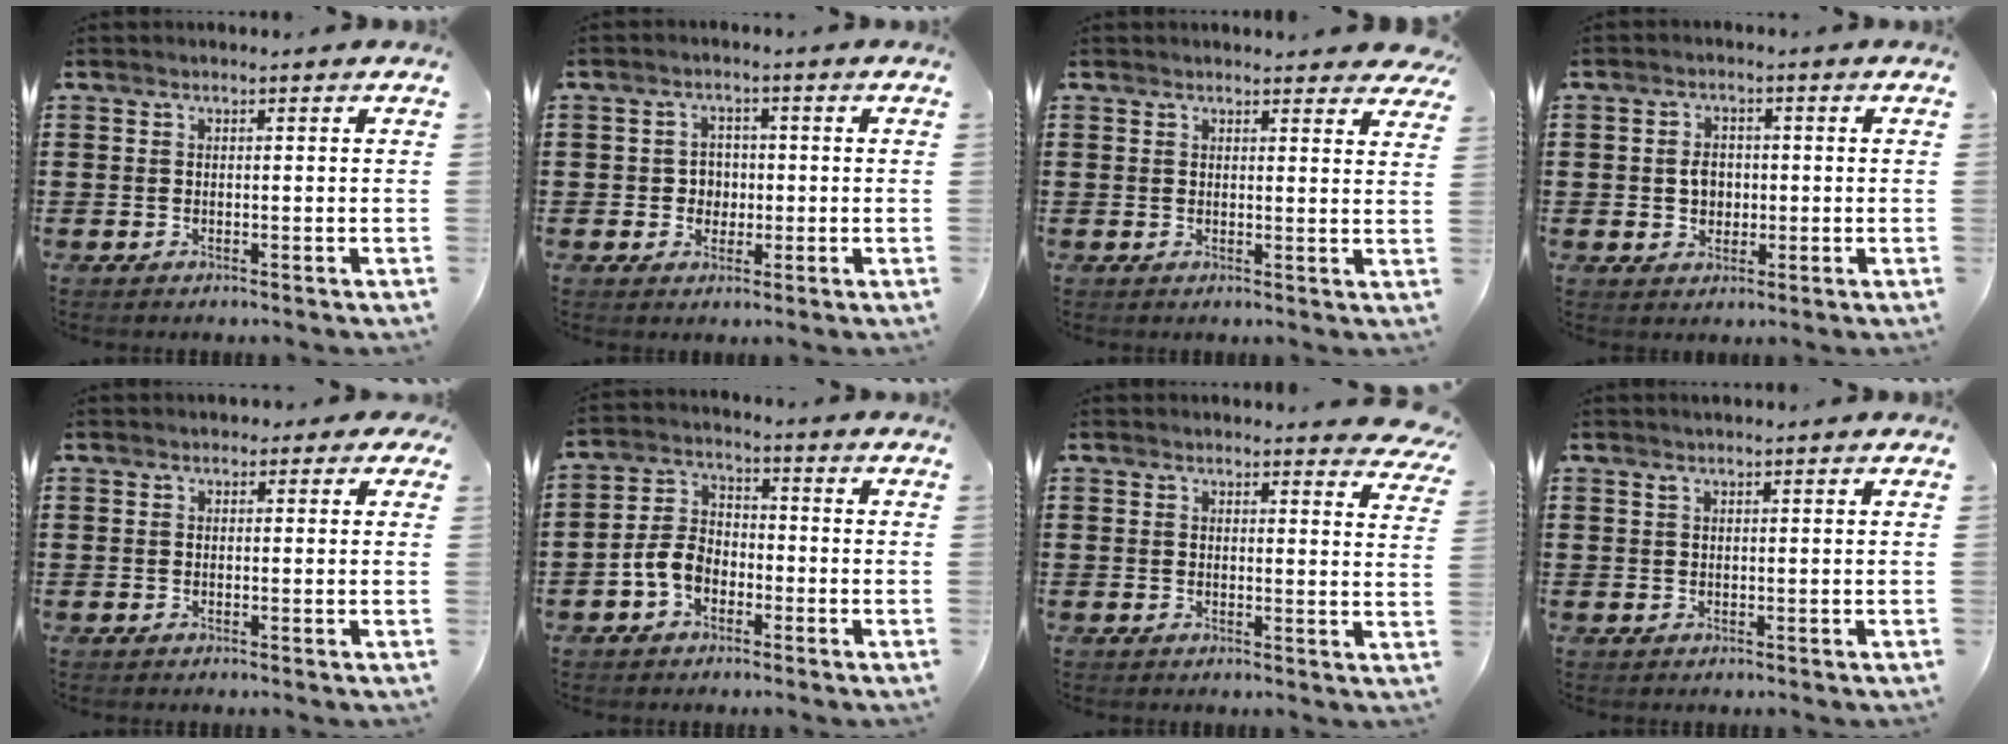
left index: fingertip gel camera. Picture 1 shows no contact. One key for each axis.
{"total": 3.1, "fx": -0.3, "fy": 2.8, "fz": 1.2, "tx": -0.034, "ty": 0.006, "tz": -0.009}
{"total": 2.7, "fx": 2.6, "fy": 0.2, "fz": 0.6, "tx": -0.011, "ty": -0.007, "tz": 0.049}
{"total": 3.1, "fx": -0.1, "fy": 2.5, "fz": 1.8, "tx": -0.034, "ty": 0.004, "tz": -0.007}
{"total": 1.1, "fx": 0.1, "fy": 1.0, "fz": 0.5, "tx": -0.005, "ty": 0.004, "tz": -0.003}
{"total": 5.6, "fx": -2.6, "fy": 3.7, "fz": 3.3, "tx": -0.088, "ty": 0.008, "tz": -0.059}
{"total": 2.7, "fx": 2.6, "fy": 0.2, "fz": 0.6, "tx": -0.005, "ty": -0.014, "tz": 0.046}
{"total": 0.8, "fx": 0.5, "fy": 0.1, "fz": 0.6, "tx": -0.013, "ty": 0.002, "tz": 0.010}